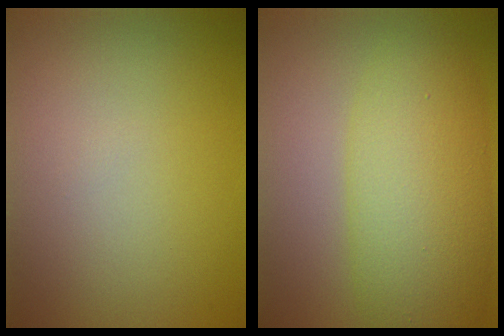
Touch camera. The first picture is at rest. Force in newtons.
{"total": 7.5, "press": 7.5, "slide": 0.1}